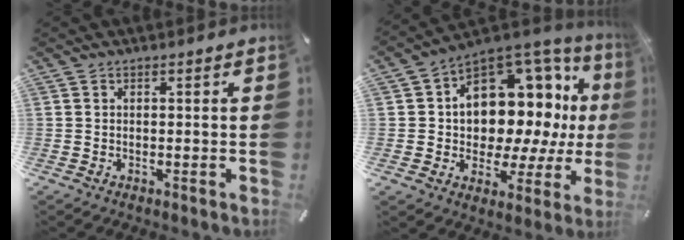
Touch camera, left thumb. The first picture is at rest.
{"total": 14.1, "force": [4.2, 10.6, 8.4], "torque": [-0.111, -0.061, 0.078]}